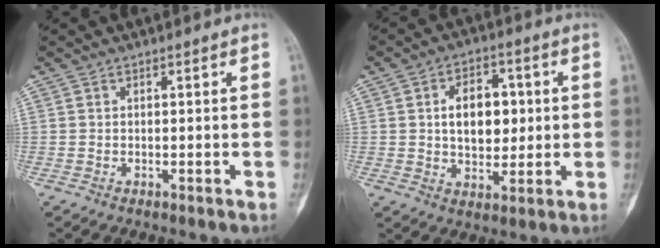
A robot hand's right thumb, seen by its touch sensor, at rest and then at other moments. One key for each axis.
{"total": 10.6, "fx": 1.3, "fy": 6.9, "fz": 7.9, "tx": -0.089, "ty": 0.000, "tz": 0.024}